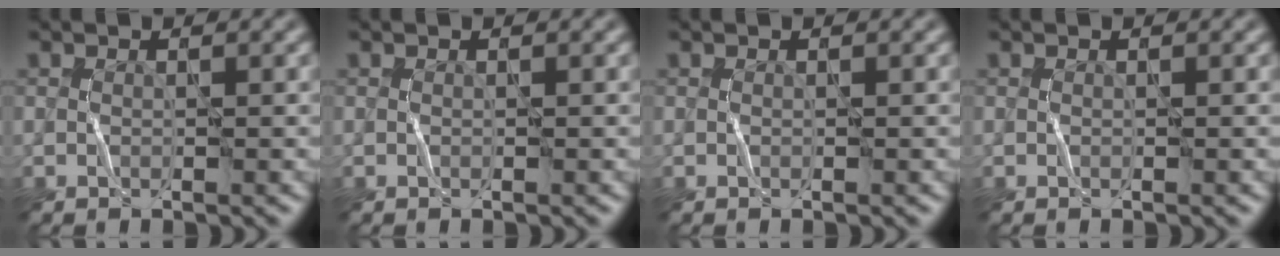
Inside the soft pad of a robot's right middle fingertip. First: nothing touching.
{"total": 0.0}
{"total": 0.0}
{"total": 0.0}